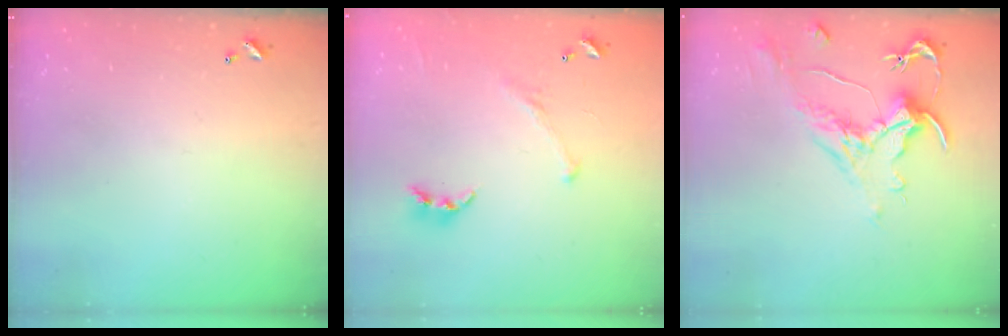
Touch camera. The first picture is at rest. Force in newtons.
{"total": 2.3, "press": 2.1, "slide": 1.0}
{"total": 1.6, "press": 0.7, "slide": 1.5}